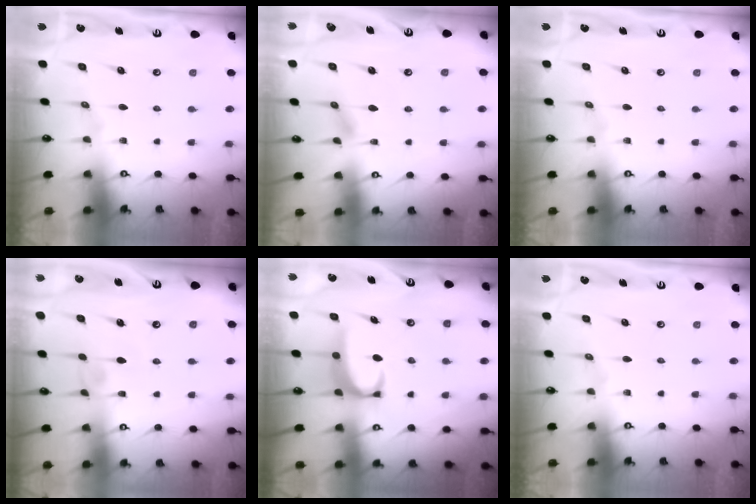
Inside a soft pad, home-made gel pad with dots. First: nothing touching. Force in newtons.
{"total": 1.1, "press": 1.0, "slide": 0.4}
{"total": 0.0}
{"total": 4.1, "press": 4.1, "slide": 0.2}
{"total": 3.2, "press": 3.2, "slide": 0.3}
{"total": 0.0}